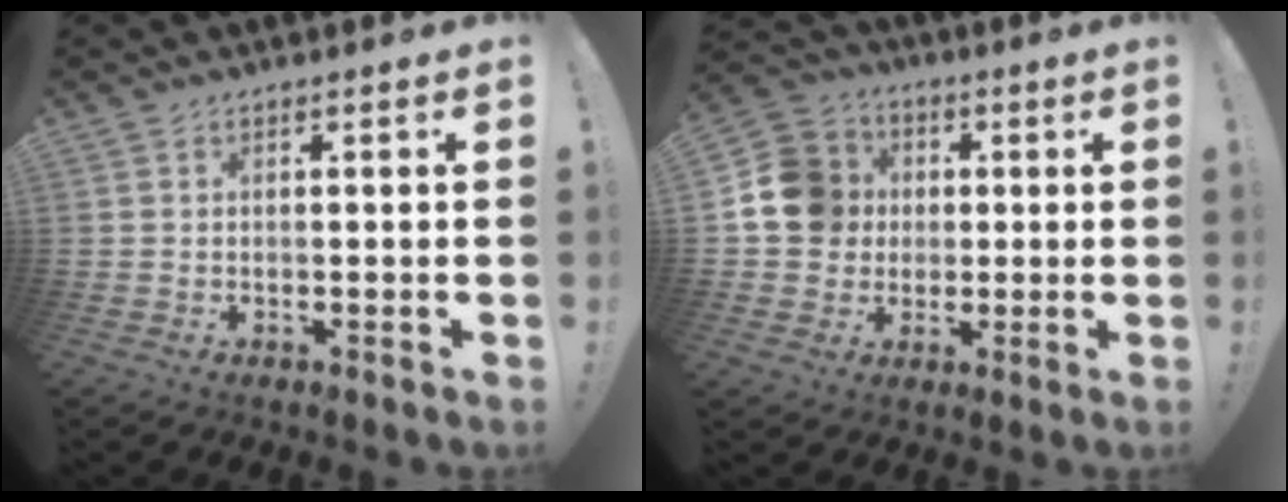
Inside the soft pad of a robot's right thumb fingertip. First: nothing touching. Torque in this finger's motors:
{"motor_torque": [0.36, 0.30, 0.83, -0.08, 0.00]}